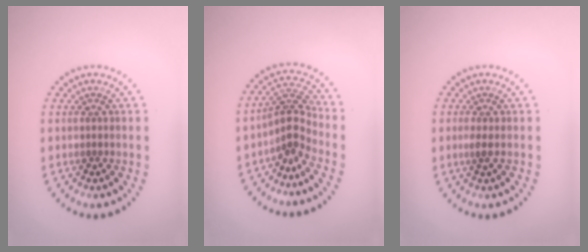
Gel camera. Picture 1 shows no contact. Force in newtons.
{"total": 2.7, "press": 1.9, "slide": 1.9}
{"total": 1.0, "press": 0.8, "slide": 0.6}